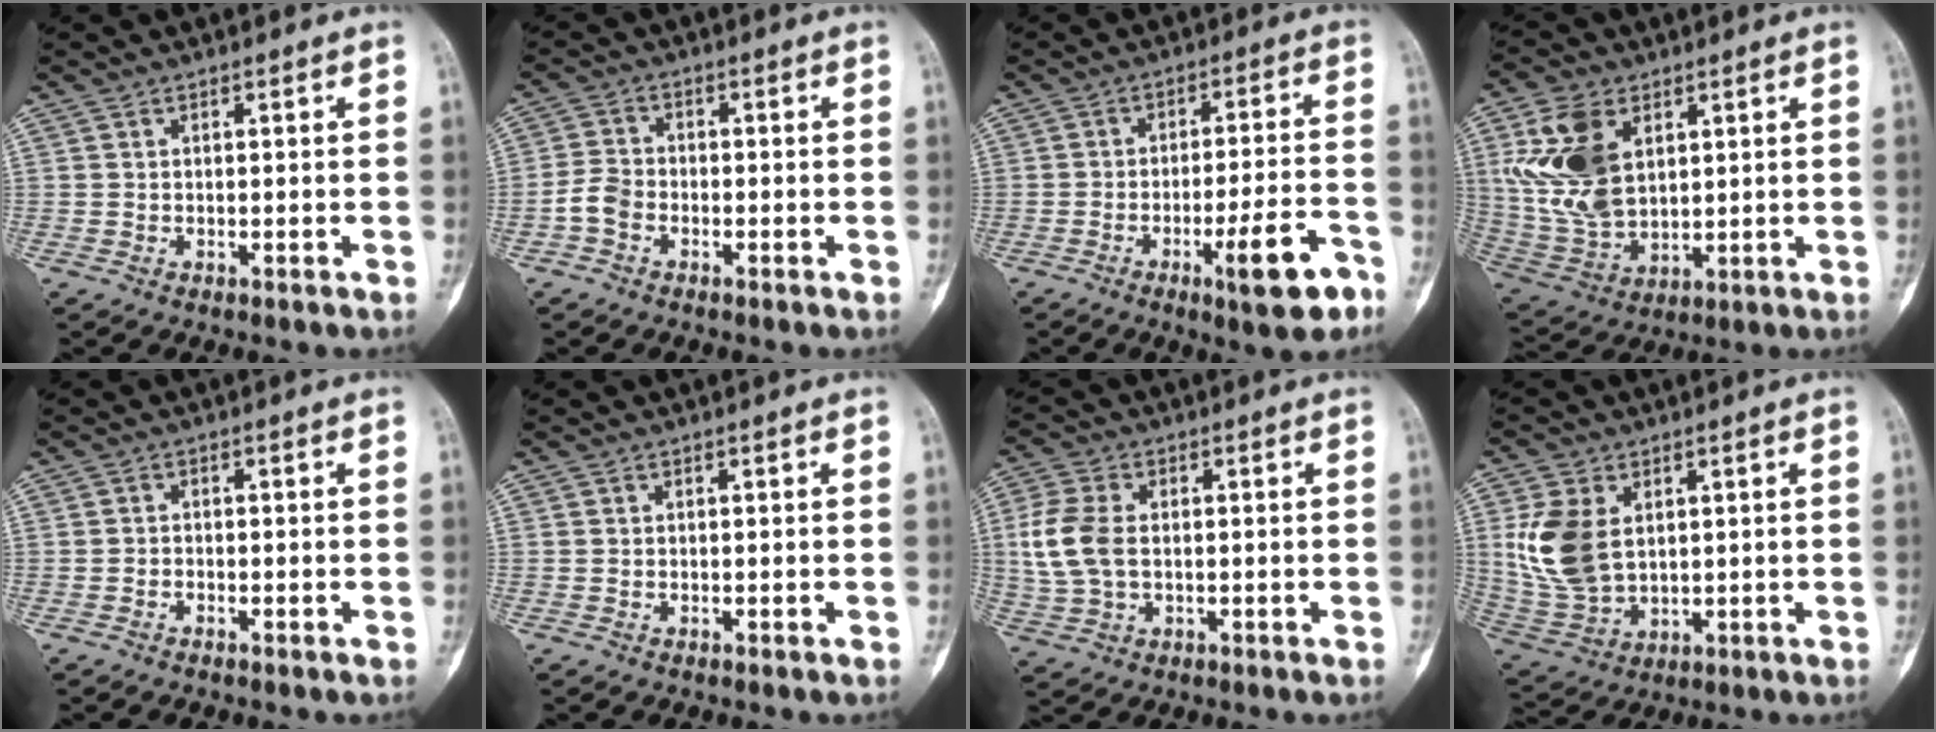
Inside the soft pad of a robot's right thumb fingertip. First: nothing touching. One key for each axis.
{"total": 3.9, "fx": -1.8, "fy": 2.7, "fz": 2.1, "tx": -0.040, "ty": 0.013, "tz": -0.042}
{"total": 11.4, "fx": -5.9, "fy": 2.4, "fz": 9.4, "tx": -0.137, "ty": 0.029, "tz": -0.082}
{"total": 14.6, "fx": 4.6, "fy": 9.3, "fz": 10.3, "tx": -0.198, "ty": -0.014, "tz": 0.104}
{"total": 0.6, "fx": -0.5, "fy": 0.3, "fz": 0.1, "tx": 0.002, "ty": 0.003, "tz": -0.013}
{"total": 0.0}
{"total": 9.2, "fx": 0.3, "fy": 6.0, "fz": 6.9, "tx": -0.162, "ty": 0.007, "tz": 0.009}
{"total": 12.0, "fx": 2.5, "fy": 8.0, "fz": 8.6, "tx": -0.173, "ty": -0.010, "tz": 0.064}